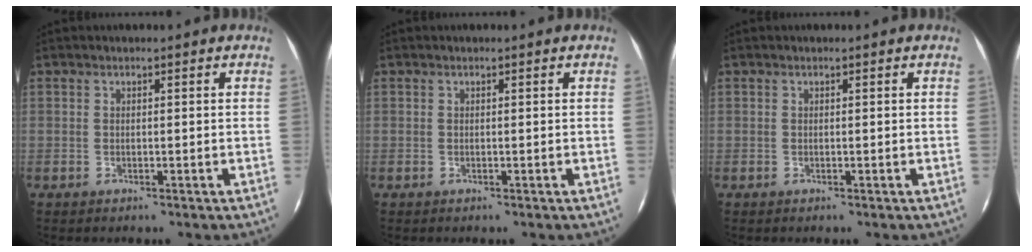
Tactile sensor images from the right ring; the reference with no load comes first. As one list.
[{"total": 0.0}, {"total": 0.0}]